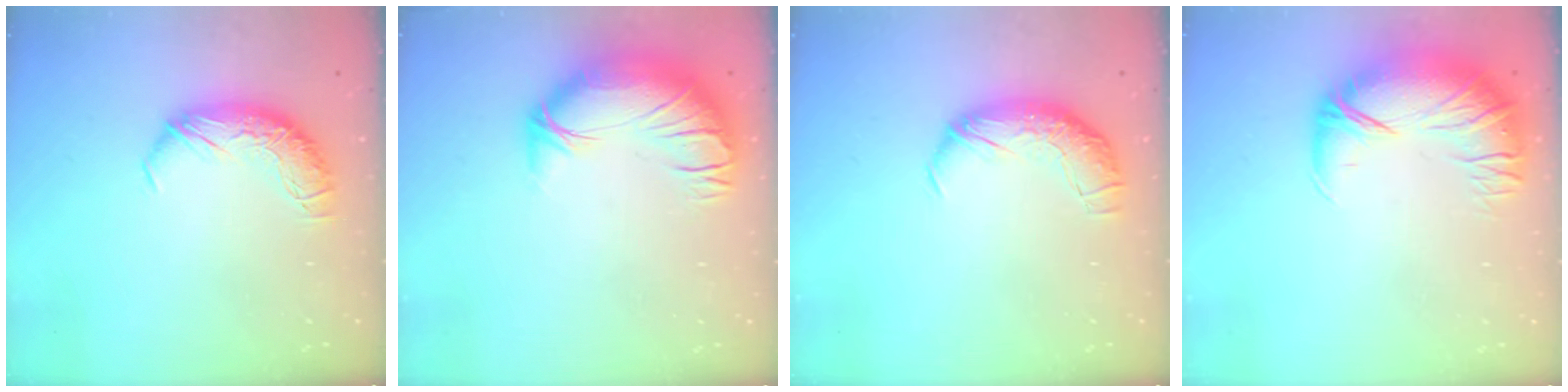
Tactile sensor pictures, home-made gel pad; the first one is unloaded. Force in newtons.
{"total": 3.6, "press": 2.0, "slide": 3.1}
{"total": 2.3, "press": 0.9, "slide": 2.2}
{"total": 2.9, "press": 0.7, "slide": 2.9}